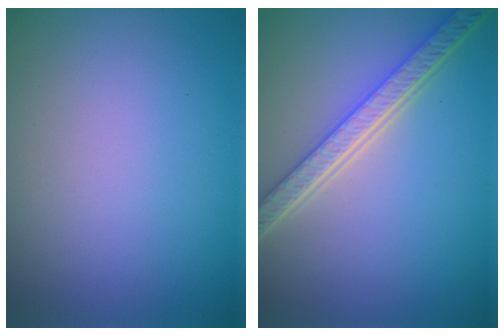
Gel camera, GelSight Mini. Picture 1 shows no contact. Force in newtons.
{"total": 5.3, "press": 4.1, "slide": 3.4}